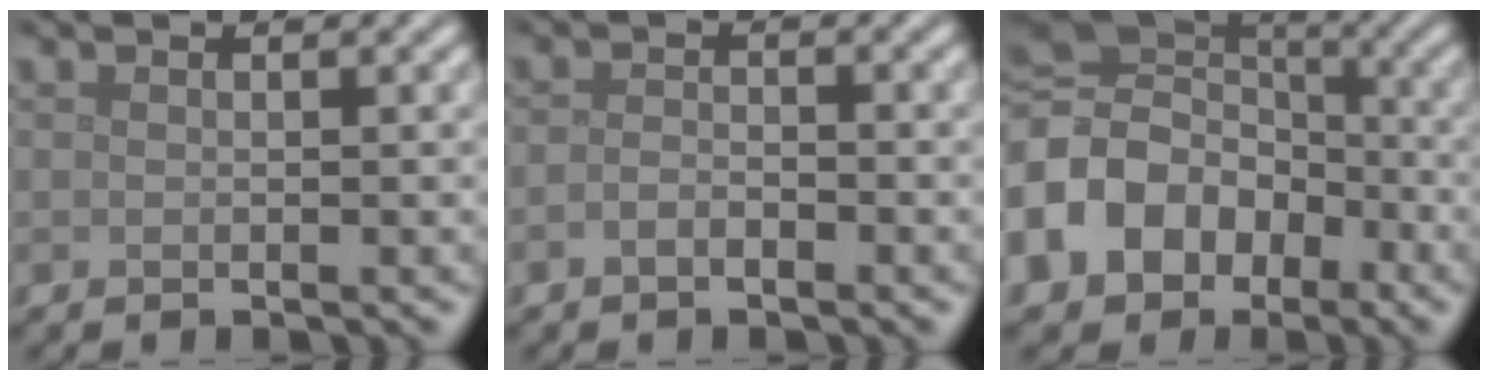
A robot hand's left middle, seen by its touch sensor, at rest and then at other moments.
{"total": 1.3, "force": [-0.8, 0.7, 0.8], "torque": [-0.020, 0.002, -0.019]}
{"total": 14.2, "force": [-4.3, 11.8, 6.6], "torque": [-0.188, -0.005, -0.112]}